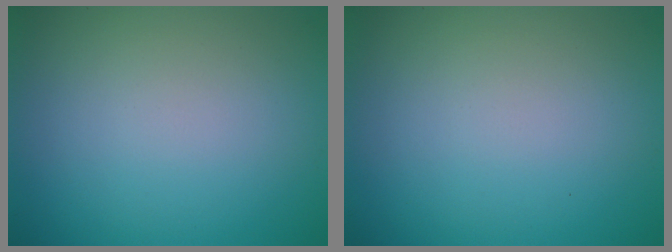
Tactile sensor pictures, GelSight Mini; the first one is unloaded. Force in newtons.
{"total": 0.0}